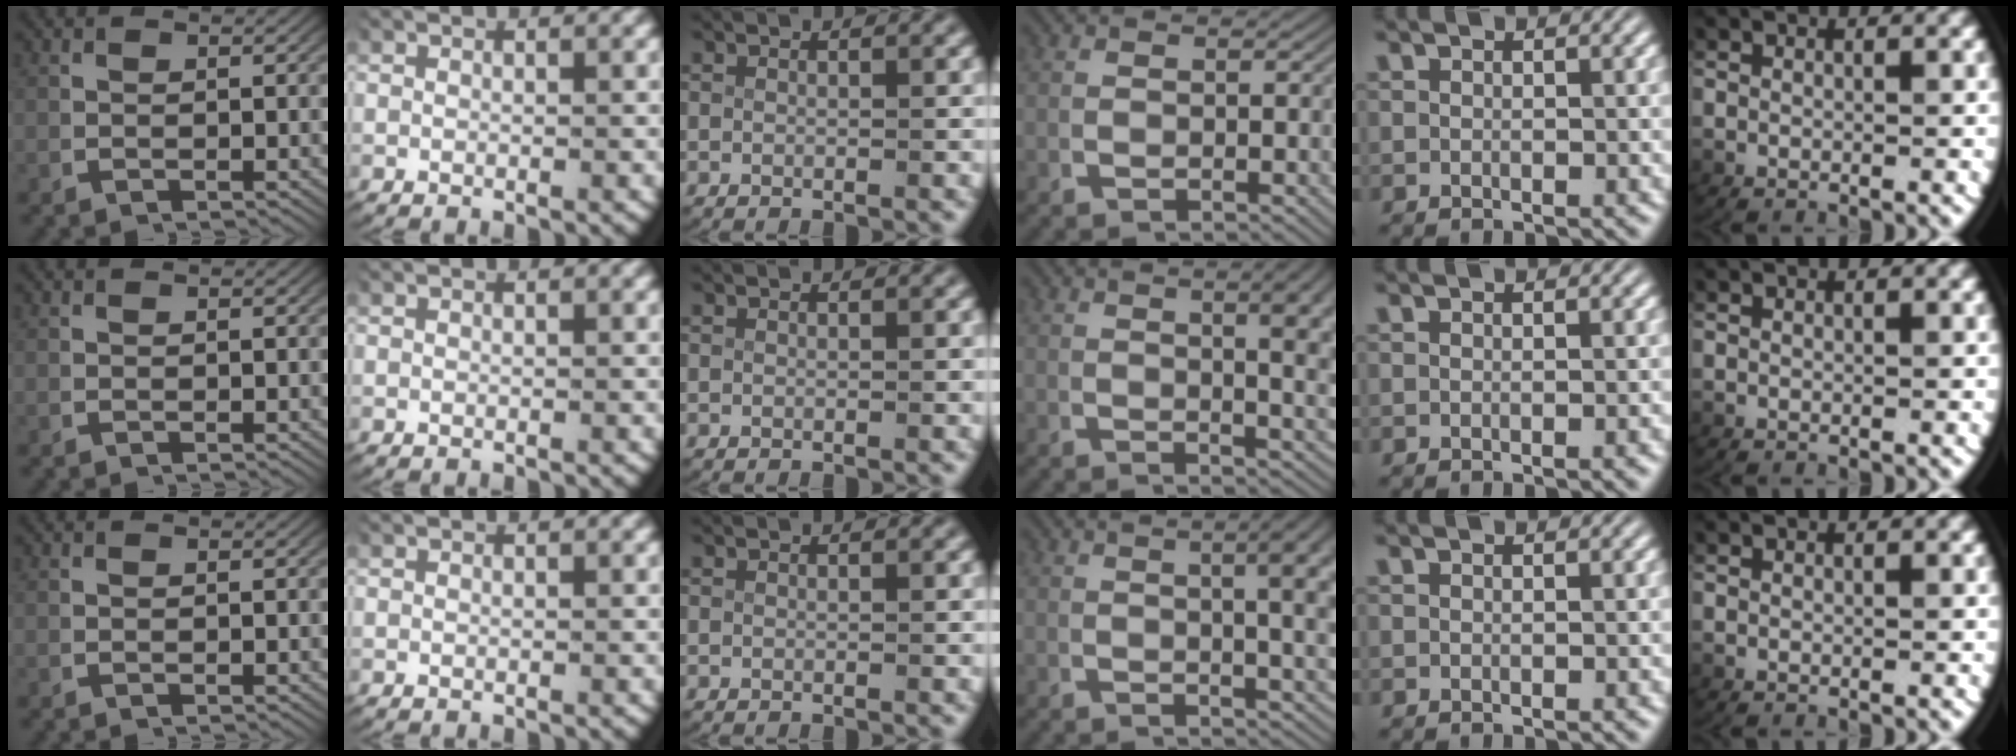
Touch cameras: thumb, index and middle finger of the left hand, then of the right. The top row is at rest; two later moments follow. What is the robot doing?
{"motion": "lift_and_place", "object": "plastic wrap"}